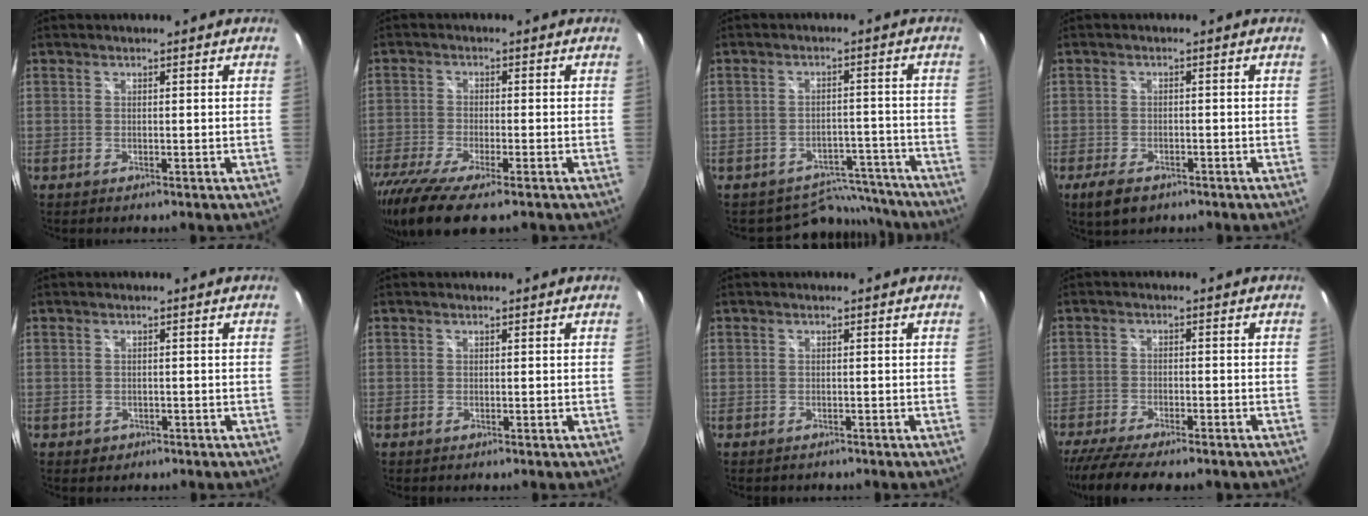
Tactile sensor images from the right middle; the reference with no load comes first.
{"total": 13.3, "force": [-9.6, 2.9, 8.7], "torque": [-0.194, -0.058, -0.170]}
{"total": 9.0, "force": [-8.2, 3.5, -0.6], "torque": [0.019, 0.036, -0.107]}
{"total": 5.5, "force": [-3.6, 2.8, 3.1], "torque": [-0.077, -0.016, -0.061]}
{"total": 1.8, "force": [-0.7, 1.5, 0.6], "torque": [-0.013, -0.003, -0.008]}
{"total": 0.0}
{"total": 0.9, "force": [-0.7, 0.6, 0.0], "torque": [-0.004, 0.001, -0.011]}
{"total": 12.2, "force": [-10.1, 2.5, 6.4], "torque": [-0.142, -0.039, -0.161]}